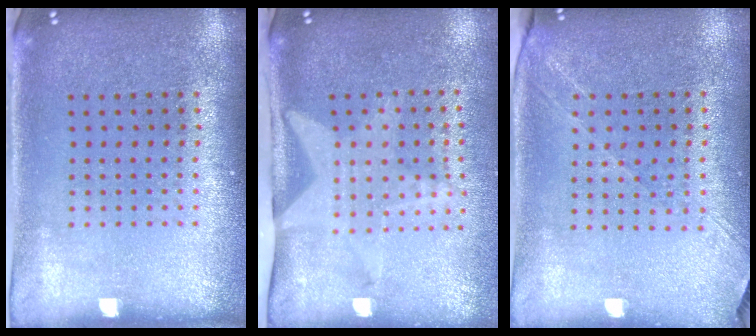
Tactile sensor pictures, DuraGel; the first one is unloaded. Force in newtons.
{"total": 2.1, "press": 1.6, "slide": 1.3}
{"total": 1.4, "press": 1.2, "slide": 0.7}